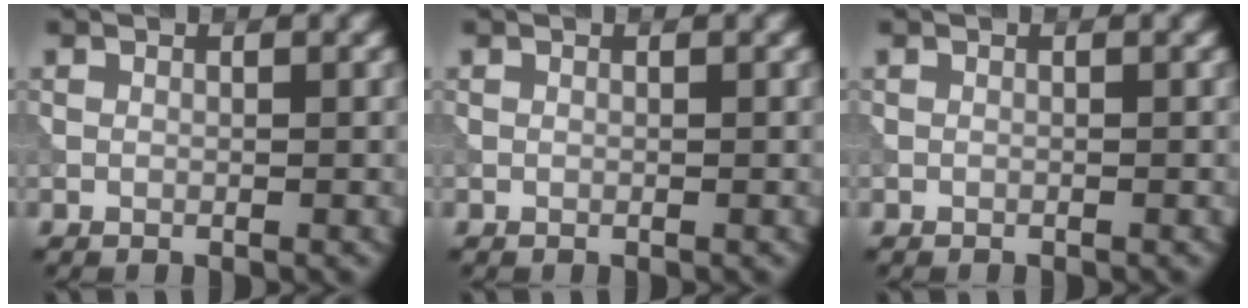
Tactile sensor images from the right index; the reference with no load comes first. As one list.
[{"total": 0.0}, {"total": 0.0}]